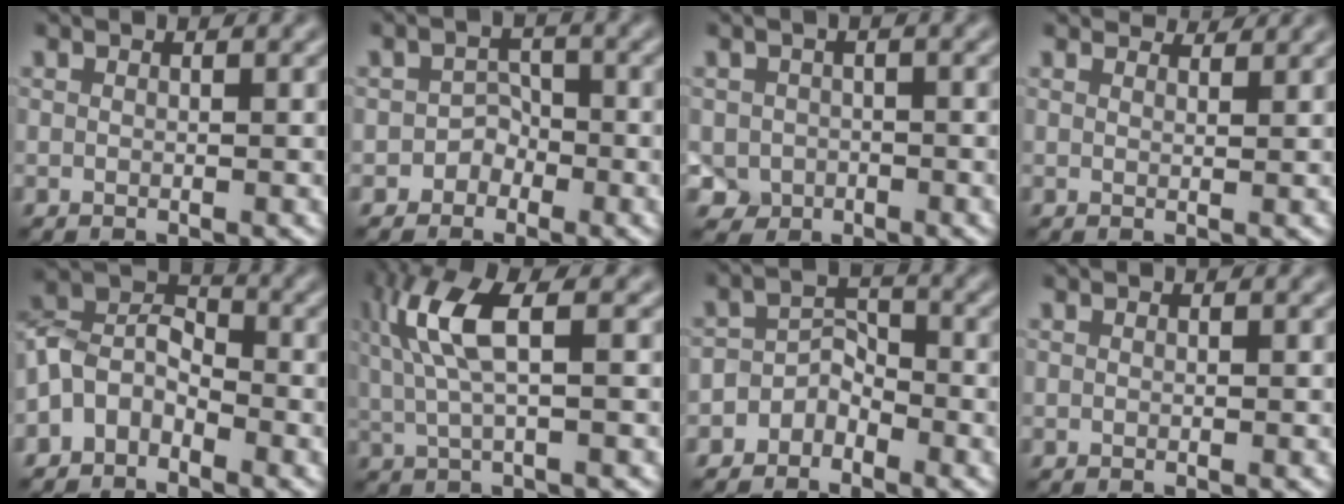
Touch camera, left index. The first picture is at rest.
{"total": 1.8, "force": [-1.2, 1.3, 0.2], "torque": [0.004, 0.008, -0.020]}
{"total": 2.1, "force": [-0.8, 1.9, 0.6], "torque": [-0.008, -0.007, -0.015]}
{"total": 2.9, "force": [2.8, 0.3, 0.5], "torque": [-0.015, 0.001, 0.033]}
{"total": 4.1, "force": [-2.4, 2.7, 2.0], "torque": [-0.039, 0.008, -0.059]}
{"total": 5.8, "force": [1.7, 1.5, 5.3], "torque": [-0.119, 0.006, 0.037]}
{"total": 2.4, "force": [-1.9, 1.4, 0.7], "torque": [-0.008, 0.012, -0.036]}
{"total": 0.0}